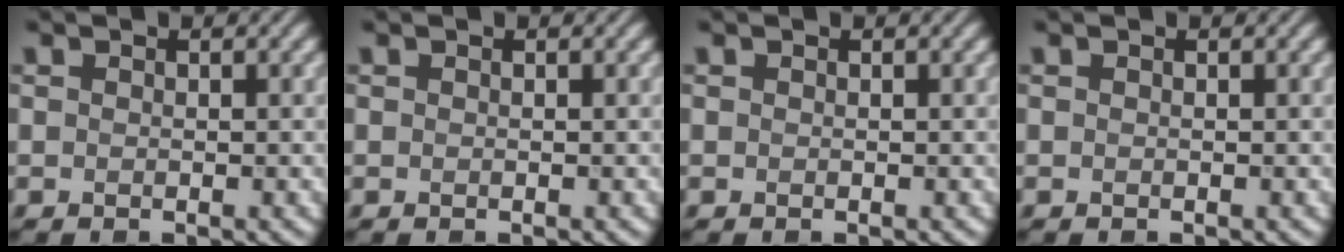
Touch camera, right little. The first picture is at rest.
{"total": 0.0}
{"total": 0.0}
{"total": 0.0}